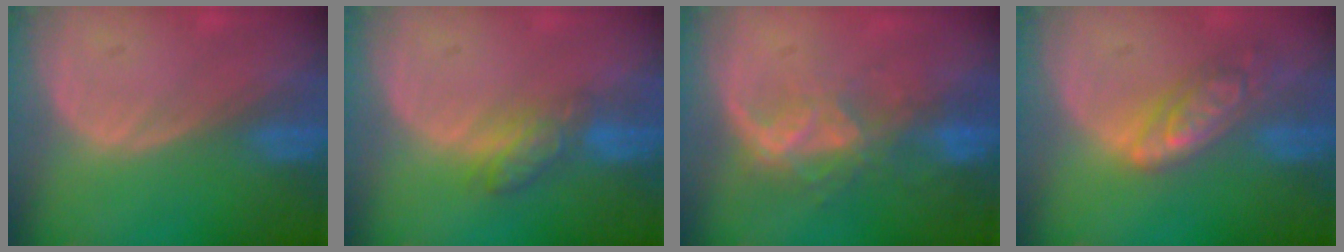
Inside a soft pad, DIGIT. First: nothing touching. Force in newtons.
{"total": 4.1, "press": 4.1, "slide": 0.4}
{"total": 6.6, "press": 5.8, "slide": 3.1}
{"total": 6.4, "press": 5.7, "slide": 3.0}